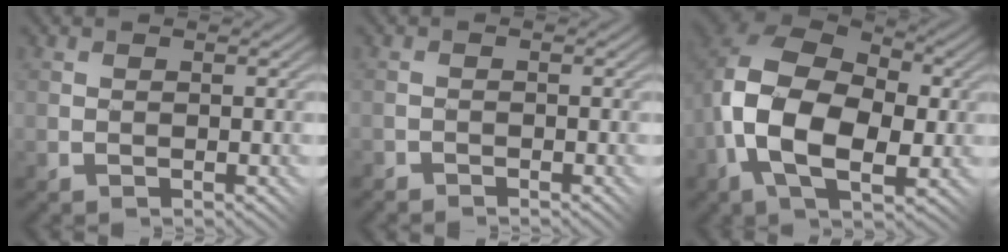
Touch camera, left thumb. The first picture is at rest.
{"total": 0.9, "force": [-0.7, -0.2, -0.5], "torque": [0.014, 0.006, -0.017]}
{"total": 13.9, "force": [-1.7, 9.0, 10.4], "torque": [-0.216, -0.005, -0.036]}